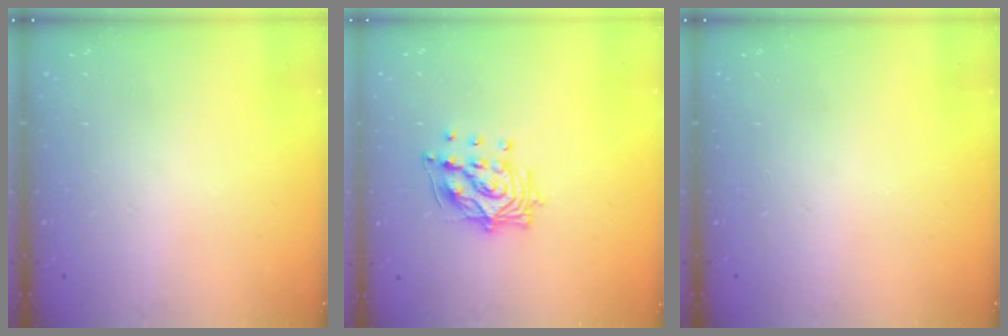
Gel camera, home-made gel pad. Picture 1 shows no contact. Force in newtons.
{"total": 12.6, "press": 12.5, "slide": 1.3}
{"total": 0.0}